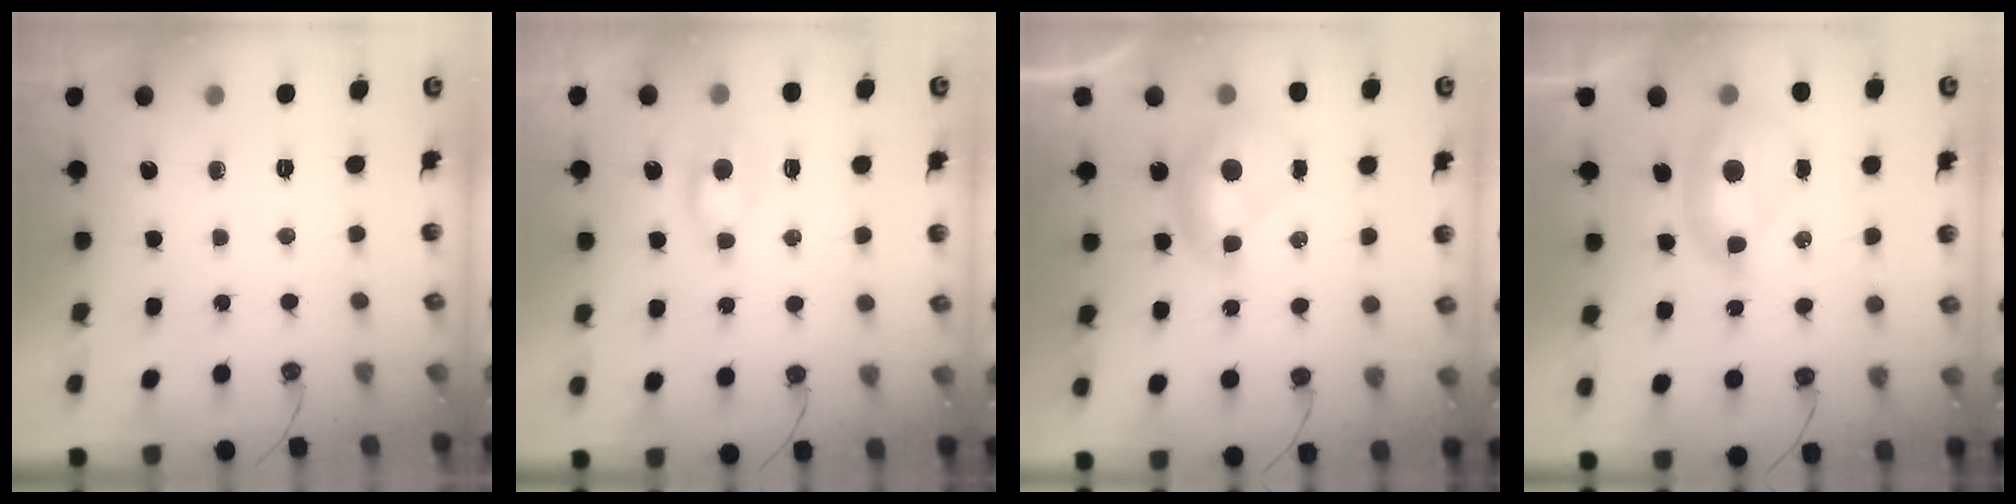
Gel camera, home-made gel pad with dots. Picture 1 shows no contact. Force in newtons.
{"total": 0.9, "press": 0.7, "slide": 0.6}
{"total": 0.0}
{"total": 2.7, "press": 2.6, "slide": 0.6}